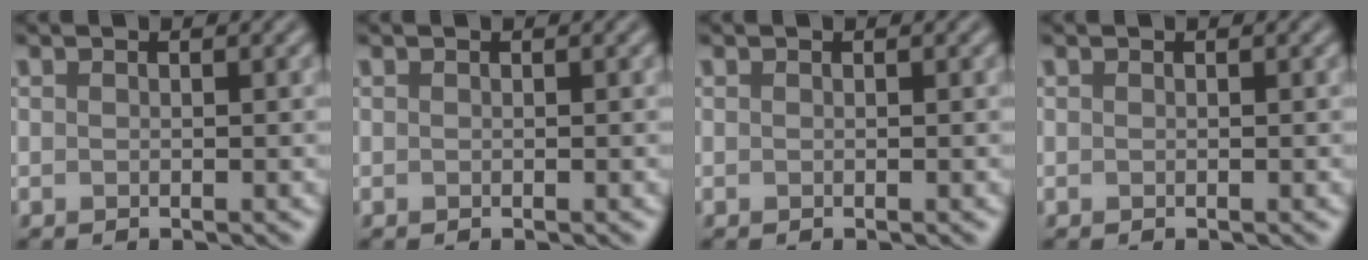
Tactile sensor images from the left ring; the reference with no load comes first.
{"total": 0.0}
{"total": 0.0}
{"total": 0.0}